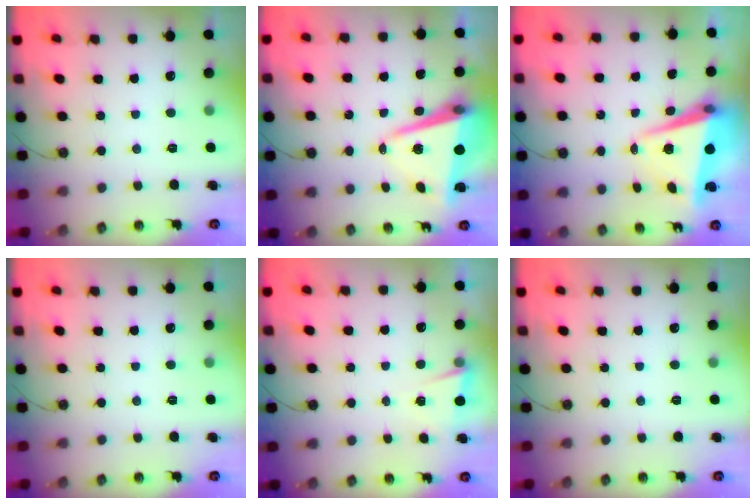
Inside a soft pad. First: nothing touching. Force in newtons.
{"total": 9.8, "press": 9.7, "slide": 1.4}
{"total": 7.3, "press": 7.1, "slide": 1.8}
{"total": 0.0}
{"total": 2.8, "press": 2.6, "slide": 1.0}
{"total": 0.0}